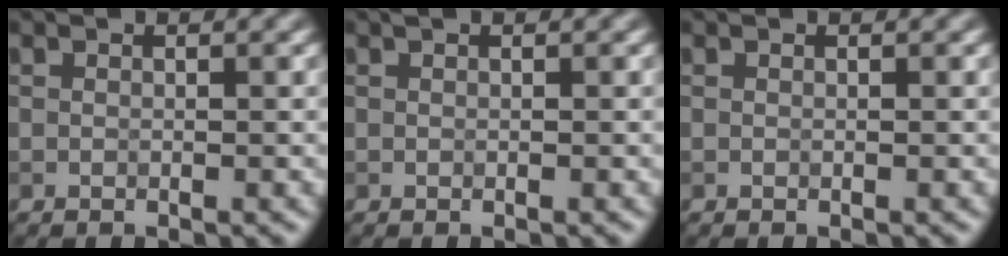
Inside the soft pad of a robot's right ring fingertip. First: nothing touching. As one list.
[{"total": 0.0}, {"total": 0.0}]